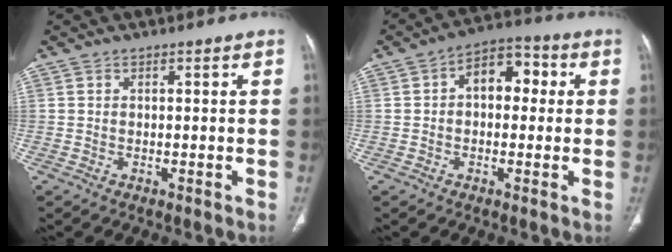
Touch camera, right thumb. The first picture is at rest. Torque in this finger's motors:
{"motor_torque": [0.41, 1.94, 1.17, -0.29, 0.04]}